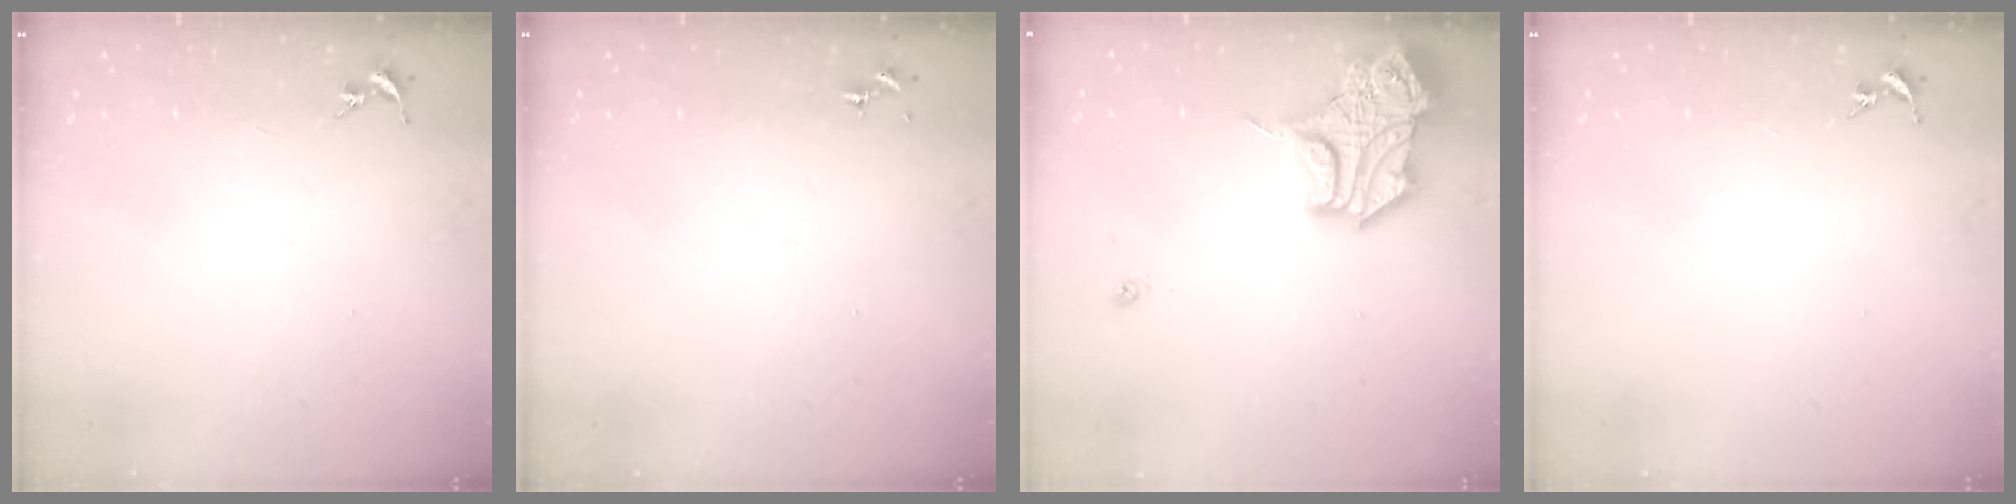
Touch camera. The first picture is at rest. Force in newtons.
{"total": 0.0}
{"total": 17.8, "press": 17.7, "slide": 2.0}
{"total": 0.0}